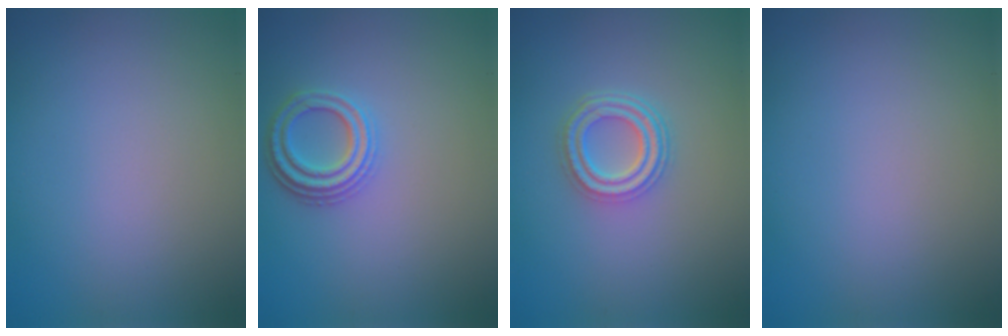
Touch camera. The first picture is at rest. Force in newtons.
{"total": 3.0, "press": 2.7, "slide": 1.1}
{"total": 3.7, "press": 2.9, "slide": 2.3}
{"total": 0.0}